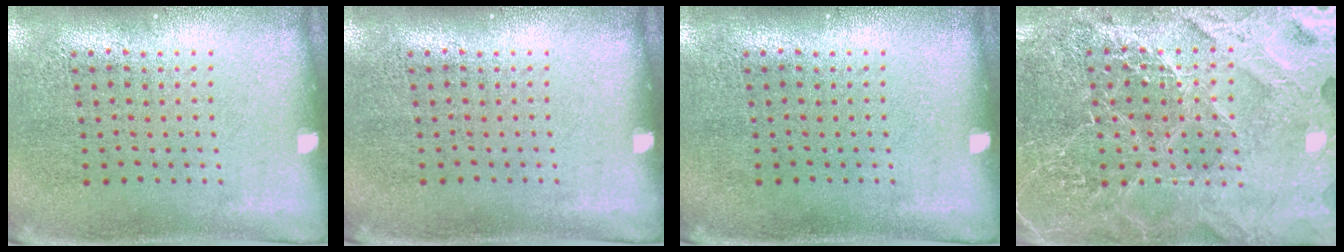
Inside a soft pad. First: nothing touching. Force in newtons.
{"total": 0.0}
{"total": 0.0}
{"total": 4.9, "press": 4.4, "slide": 2.1}